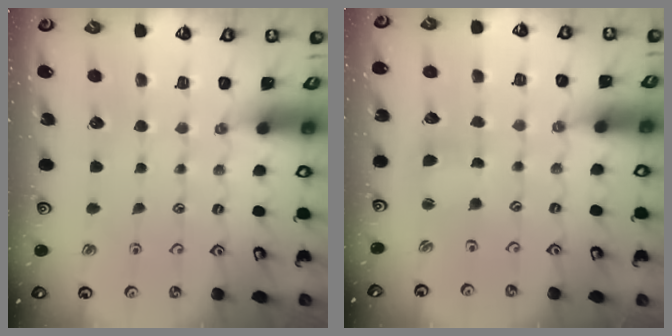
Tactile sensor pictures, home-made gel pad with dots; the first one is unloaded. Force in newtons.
{"total": 1.7, "press": 1.7, "slide": 0.3}